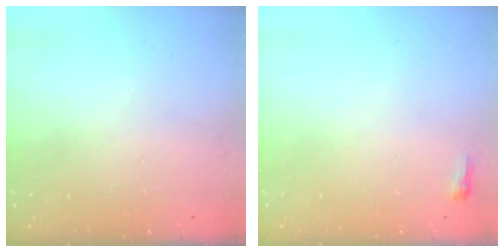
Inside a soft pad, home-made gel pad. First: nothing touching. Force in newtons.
{"total": 2.3, "press": 2.2, "slide": 0.7}